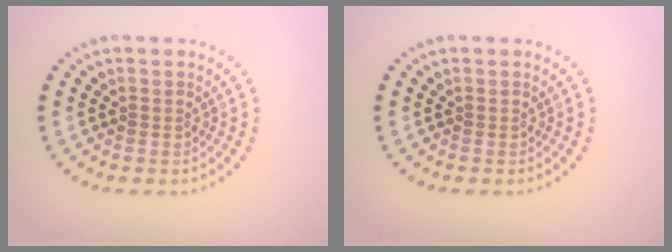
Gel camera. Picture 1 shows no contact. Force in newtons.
{"total": 0.0}